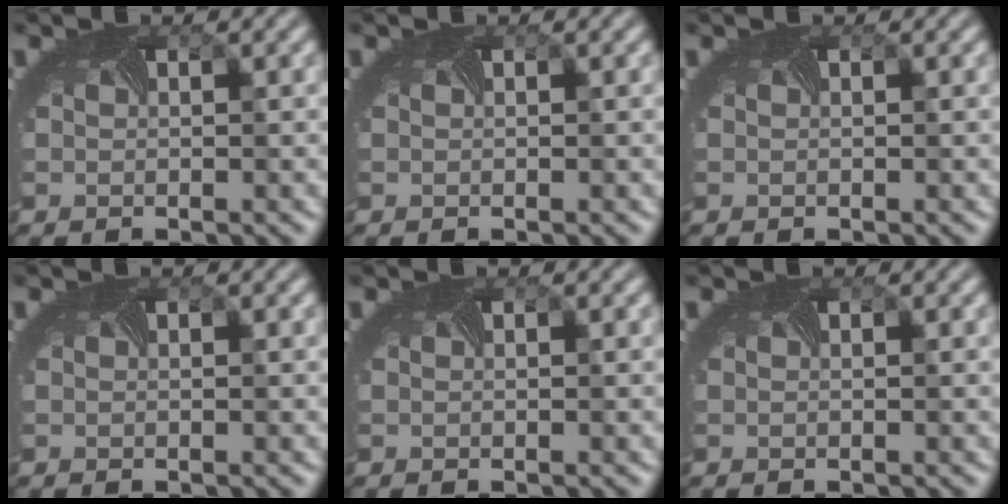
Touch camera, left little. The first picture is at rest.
{"total": 0.0}
{"total": 0.0}
{"total": 0.0}
{"total": 0.0}
{"total": 0.0}